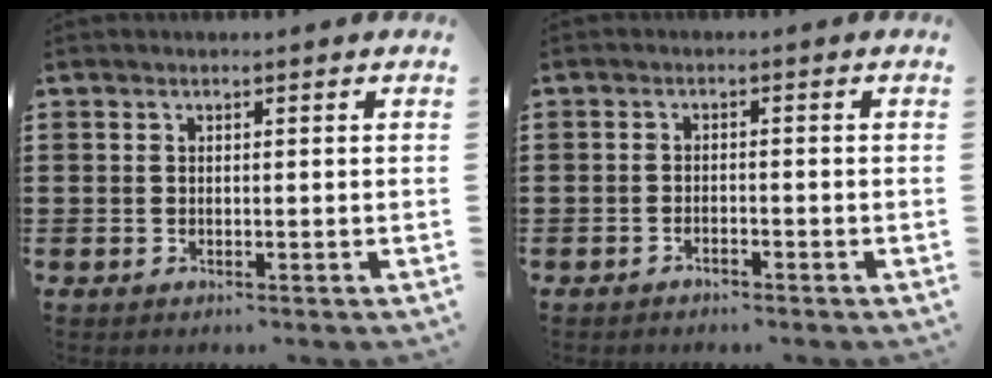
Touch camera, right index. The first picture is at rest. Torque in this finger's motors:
{"motor_torque": [0.21, 0.45, 0.01, -0.03]}